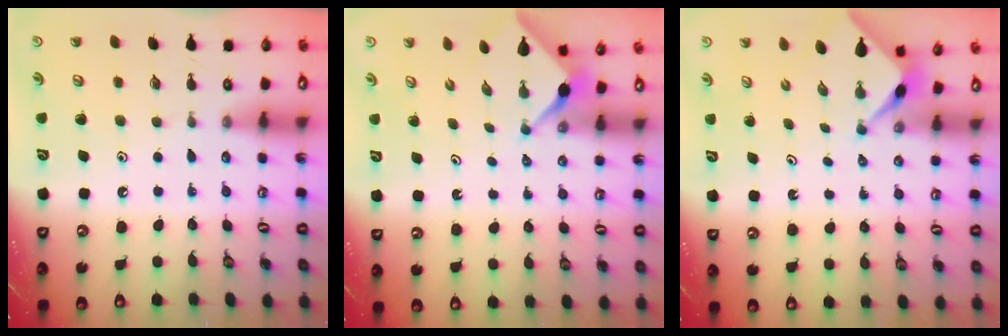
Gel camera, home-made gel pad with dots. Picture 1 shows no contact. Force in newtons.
{"total": 2.5, "press": 2.5, "slide": 0.3}
{"total": 2.3, "press": 2.3, "slide": 0.3}